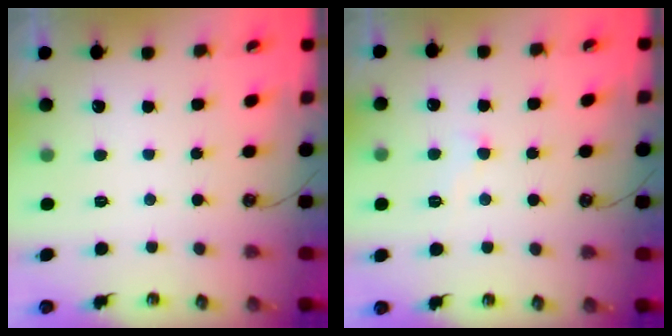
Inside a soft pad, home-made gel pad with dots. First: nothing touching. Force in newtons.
{"total": 2.9, "press": 2.8, "slide": 0.6}